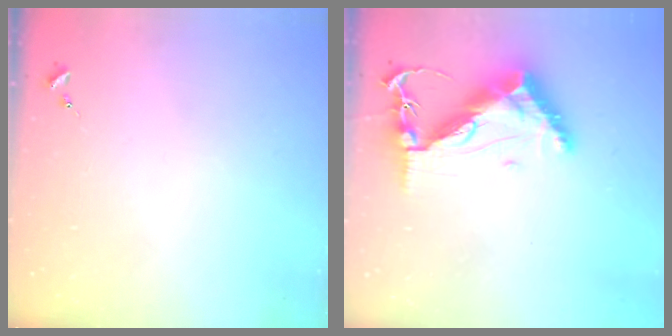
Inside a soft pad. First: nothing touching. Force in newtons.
{"total": 12.4, "press": 12.3, "slide": 1.4}